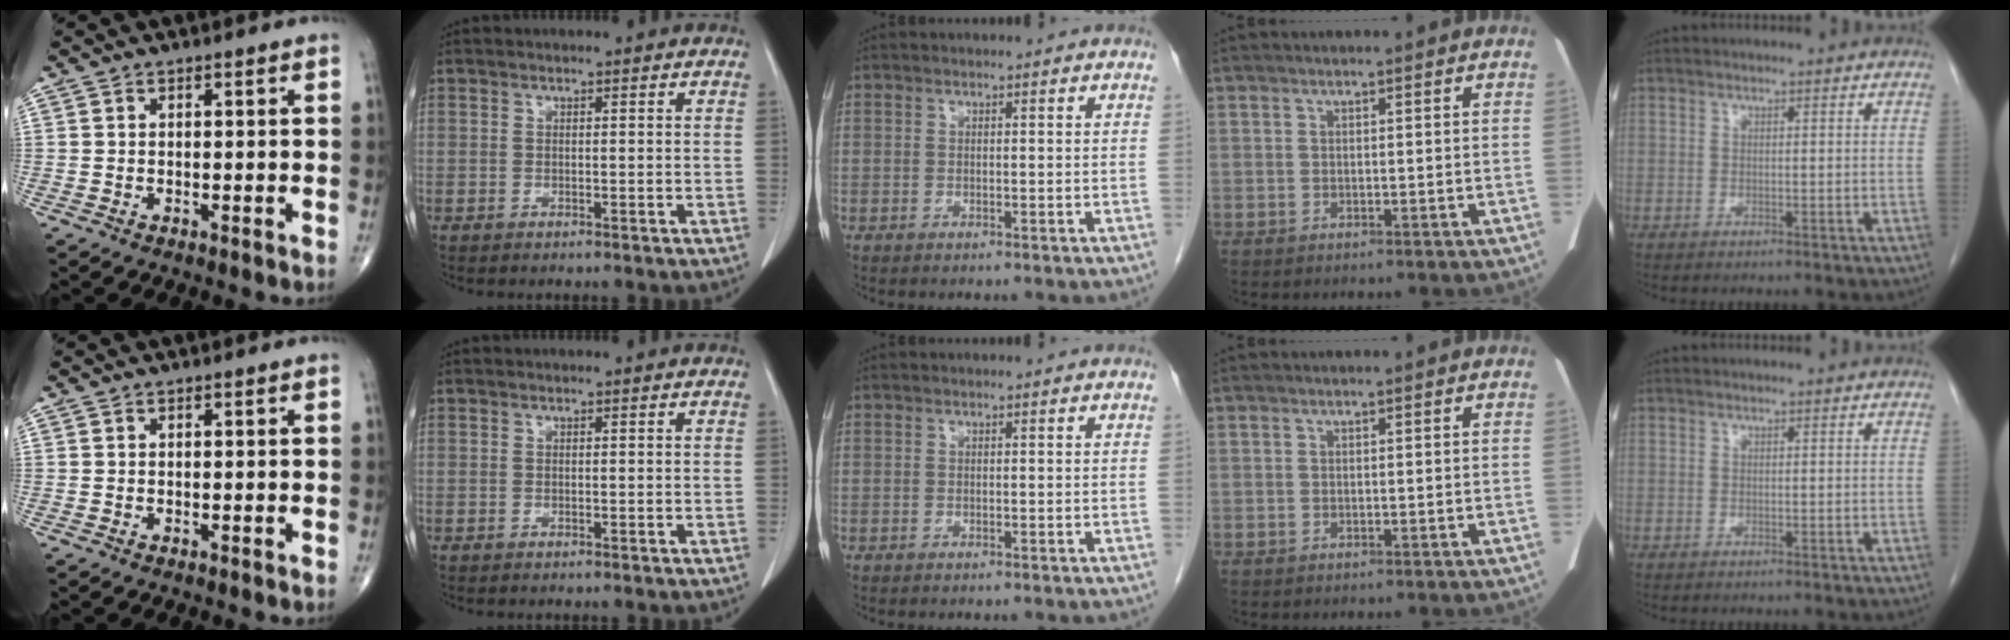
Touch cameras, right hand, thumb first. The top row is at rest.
{}